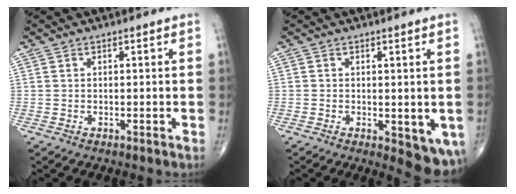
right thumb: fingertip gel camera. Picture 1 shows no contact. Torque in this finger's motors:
{"motor_torque": [0.35, 0.48, -0.05, -0.07, -0.03]}